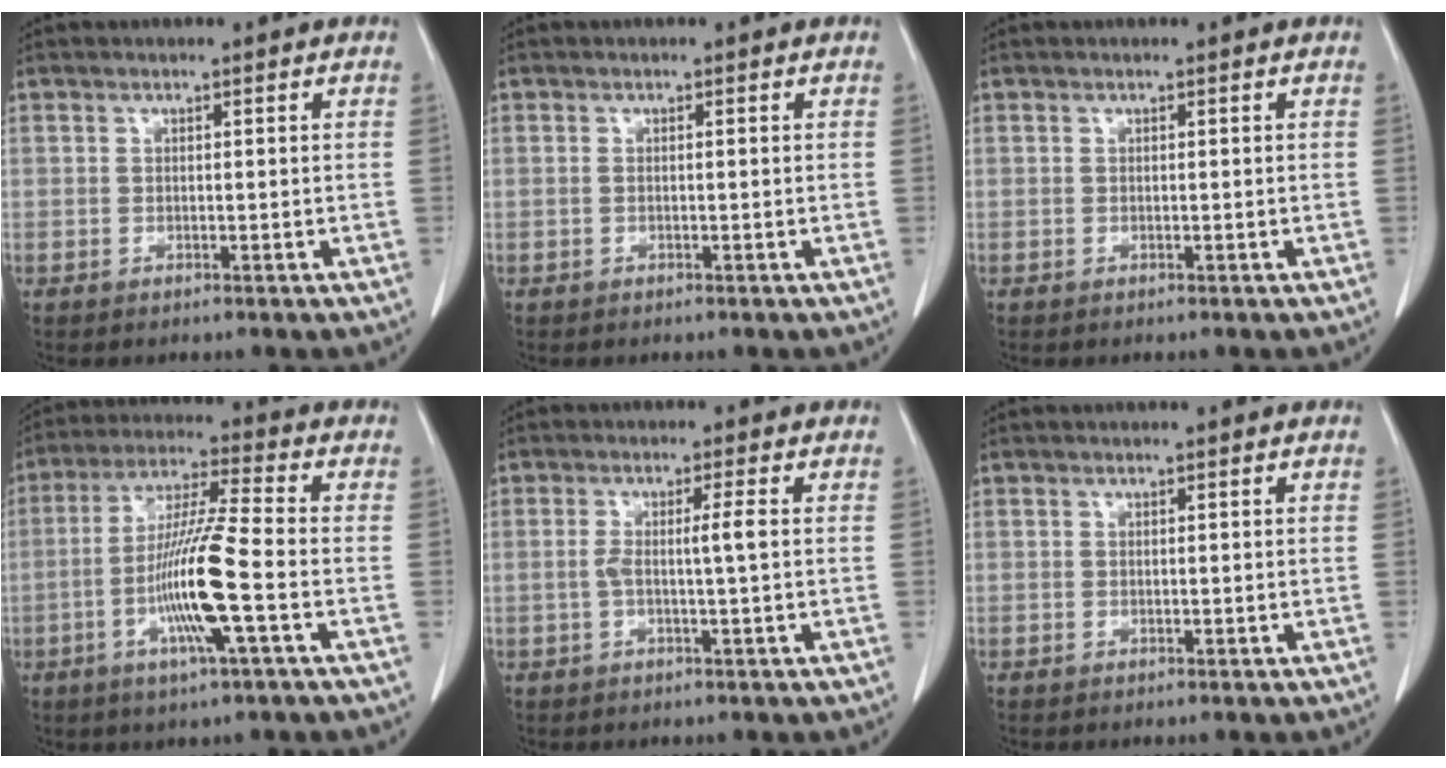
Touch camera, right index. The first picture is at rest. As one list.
[{"total": 0.0}, {"total": 0.0}, {"total": 12.2, "force": [-3.4, -0.3, 11.7], "torque": [-0.231, -0.008, -0.071]}, {"total": 3.1, "force": [-0.1, -0.4, 3.1], "torque": [-0.061, 0.004, -0.002]}, {"total": 0.0}]